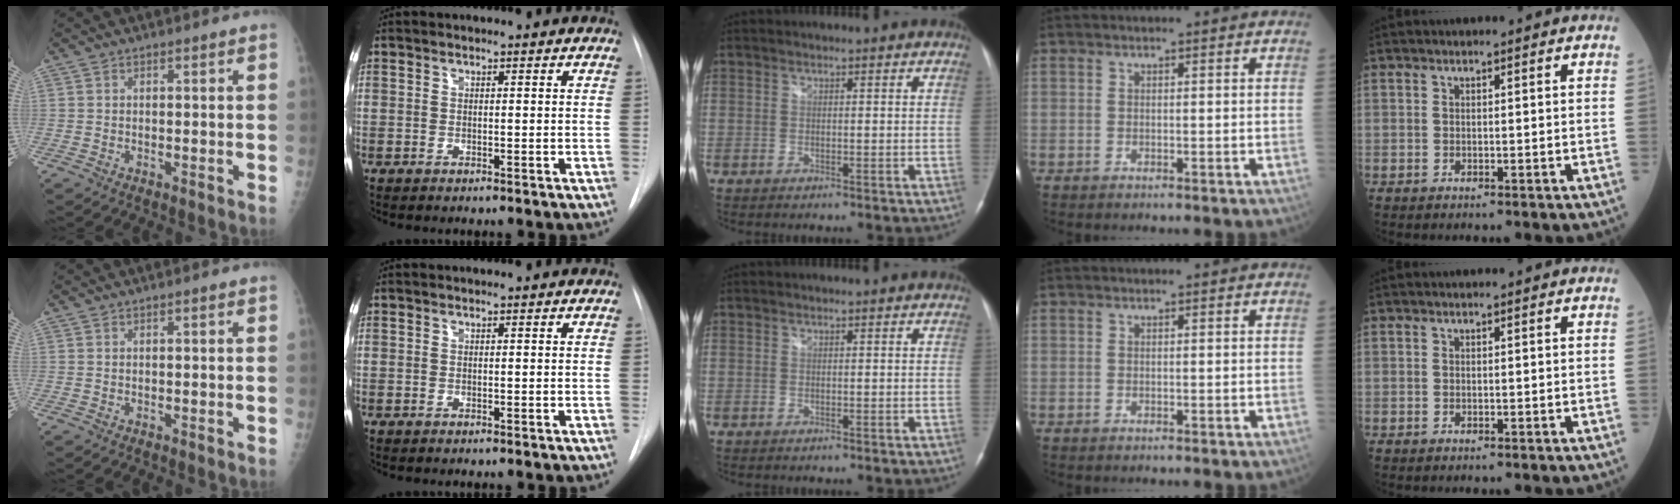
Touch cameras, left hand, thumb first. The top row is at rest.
{}